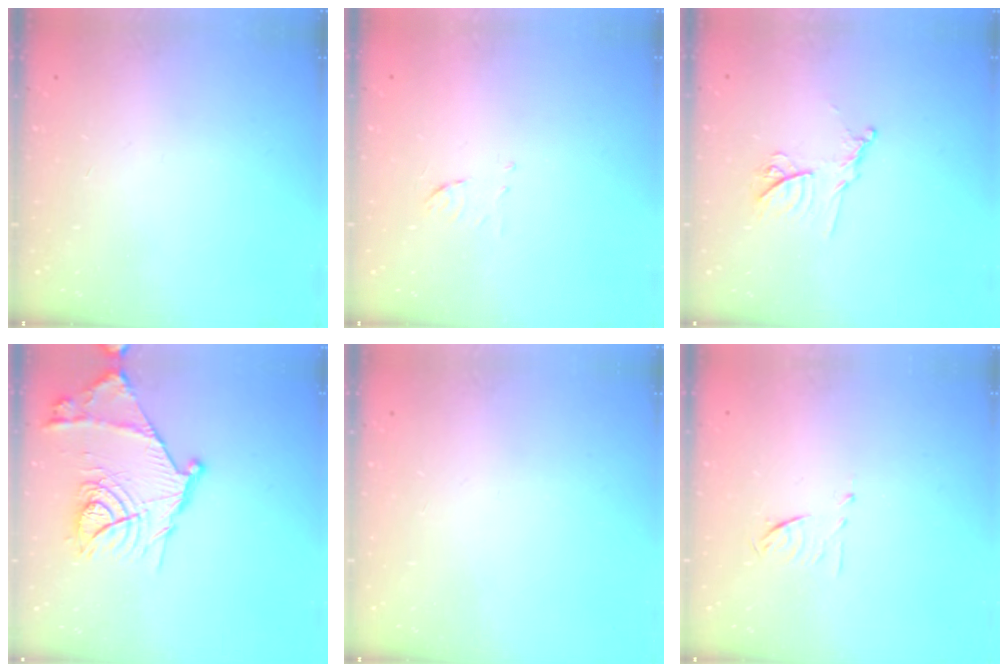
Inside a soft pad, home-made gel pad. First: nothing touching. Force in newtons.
{"total": 5.4, "press": 5.3, "slide": 1.0}
{"total": 11.0, "press": 11.0, "slide": 0.4}
{"total": 19.7, "press": 19.7, "slide": 1.1}
{"total": 0.0}
{"total": 5.1, "press": 5.0, "slide": 1.1}